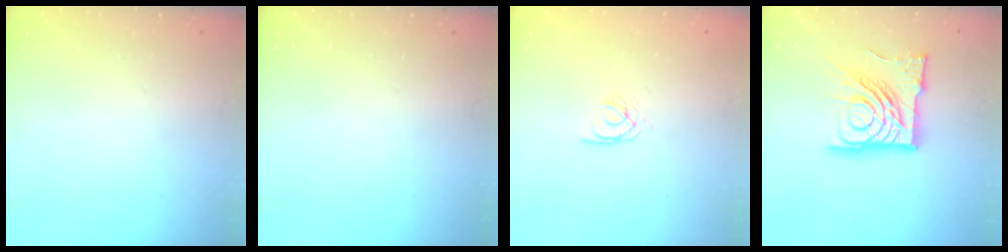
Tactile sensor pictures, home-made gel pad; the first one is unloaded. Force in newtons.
{"total": 0.0}
{"total": 2.5, "press": 2.5, "slide": 0.1}
{"total": 23.5, "press": 23.3, "slide": 2.7}